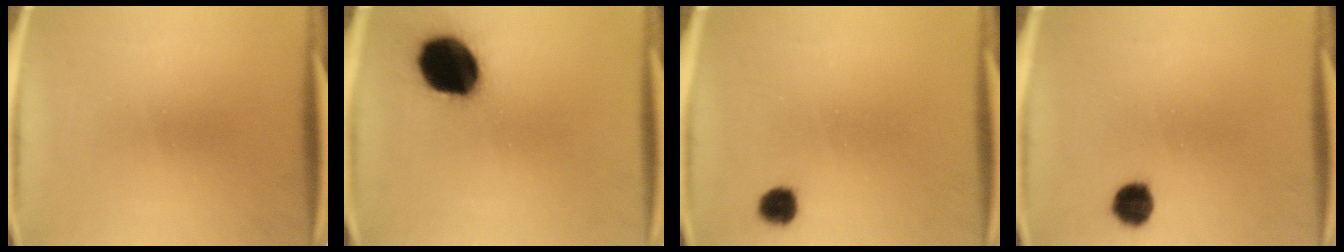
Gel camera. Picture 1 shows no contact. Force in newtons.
{"total": 19.0}
{"total": 3.6}
{"total": 4.9}